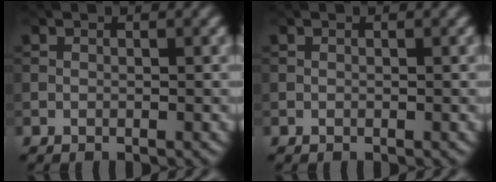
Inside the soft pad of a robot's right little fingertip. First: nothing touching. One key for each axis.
{"total": 0.0}